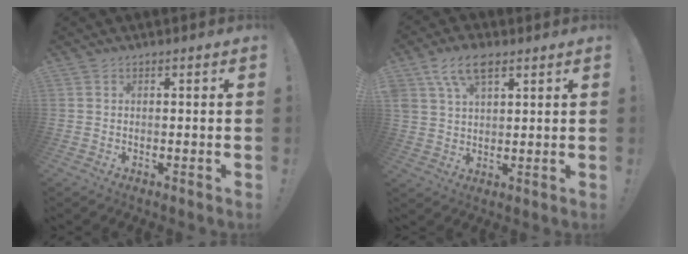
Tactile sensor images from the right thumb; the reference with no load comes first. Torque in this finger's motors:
{"motor_torque": [0.24, 1.28, 1.98, 0.78, 0.21]}